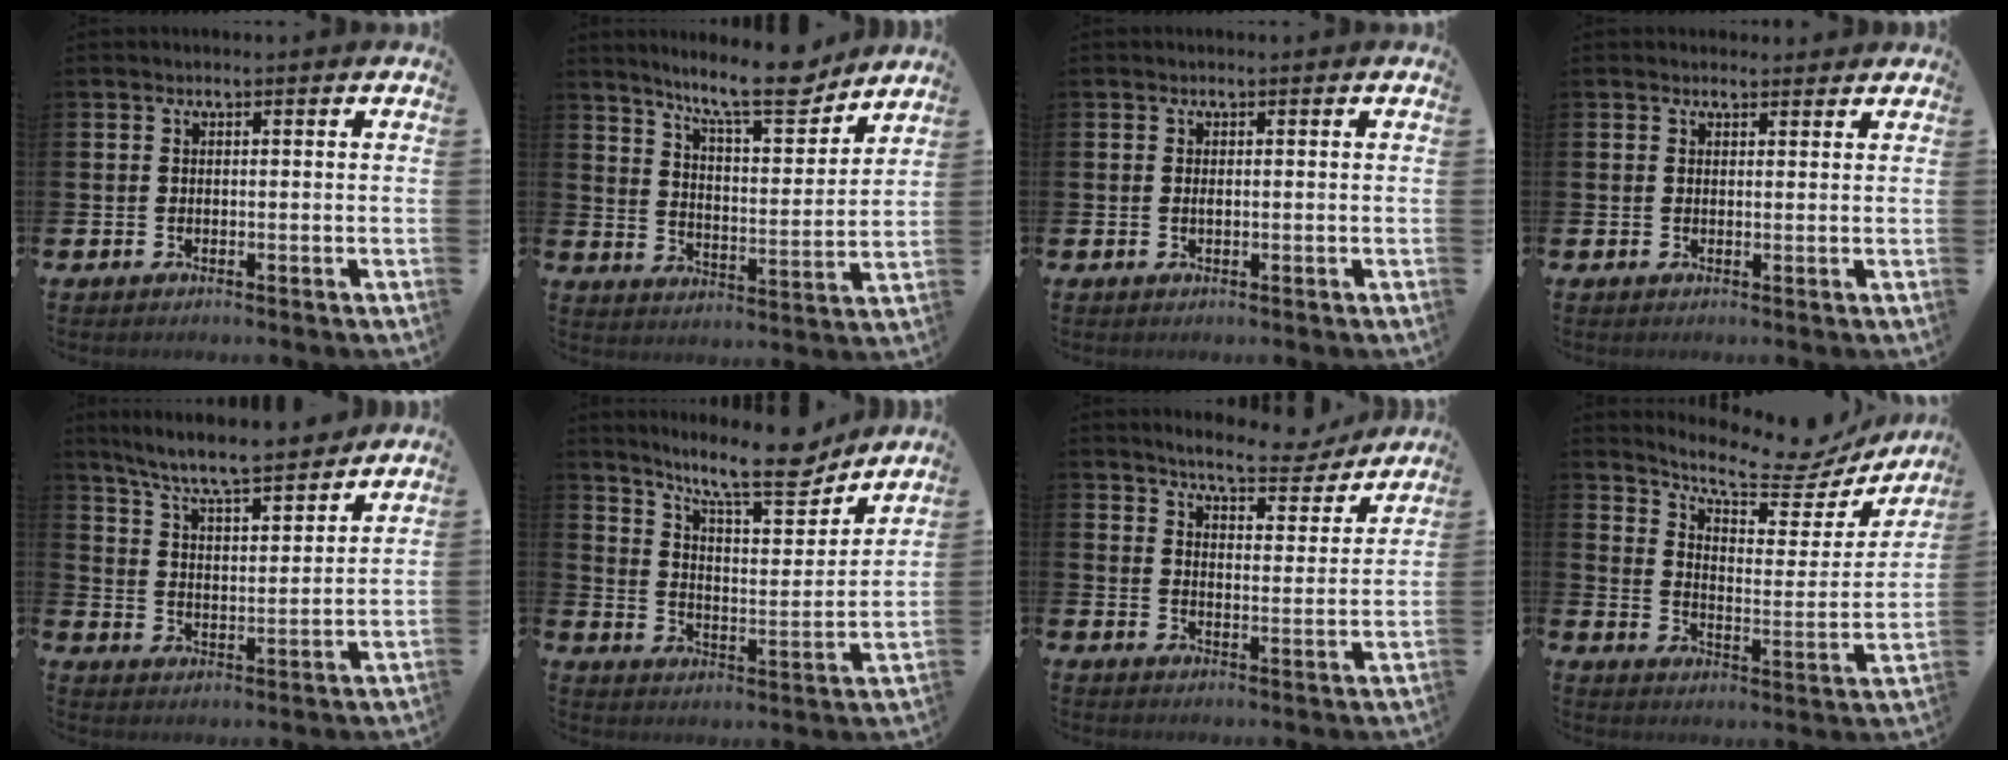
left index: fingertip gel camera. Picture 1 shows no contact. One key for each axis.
{"total": 11.5, "fx": 10.0, "fy": 2.1, "fz": 5.5, "tx": -0.105, "ty": -0.056, "tz": 0.171}
{"total": 0.5, "fx": 0.1, "fy": 0.2, "fz": 0.5, "tx": -0.007, "ty": -0.002, "tz": 0.001}
{"total": 1.4, "fx": 1.3, "fy": 0.5, "fz": 0.1, "tx": 0.010, "ty": -0.002, "tz": 0.021}
{"total": 8.1, "fx": 7.6, "fy": 0.4, "fz": 2.7, "tx": -0.081, "ty": -0.054, "tz": 0.133}
{"total": 12.4, "fx": 10.5, "fy": 2.6, "fz": 6.1, "tx": -0.104, "ty": -0.070, "tz": 0.176}
{"total": 6.4, "fx": 6.0, "fy": 1.0, "fz": 1.9, "tx": -0.038, "ty": -0.044, "tz": 0.098}
{"total": 9.3, "fx": 8.4, "fy": 2.2, "fz": 3.5, "tx": -0.074, "ty": -0.069, "tz": 0.138}